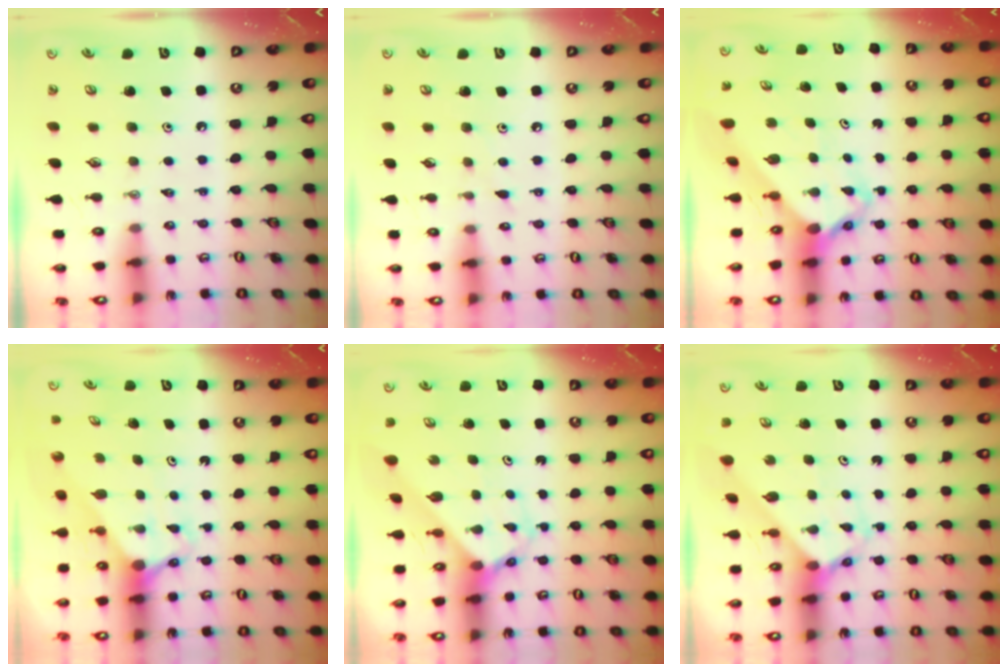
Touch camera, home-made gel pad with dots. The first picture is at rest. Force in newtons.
{"total": 3.2, "press": 3.2, "slide": 0.4}
{"total": 2.9, "press": 2.9, "slide": 0.3}
{"total": 2.9, "press": 2.9, "slide": 0.0}
{"total": 2.6, "press": 2.6, "slide": 0.2}
{"total": 2.6, "press": 2.6, "slide": 0.2}